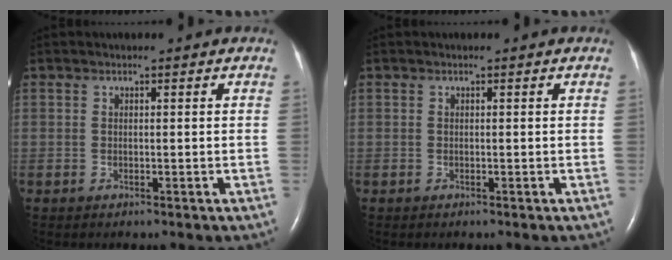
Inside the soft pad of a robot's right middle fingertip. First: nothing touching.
{"total": 0.0}